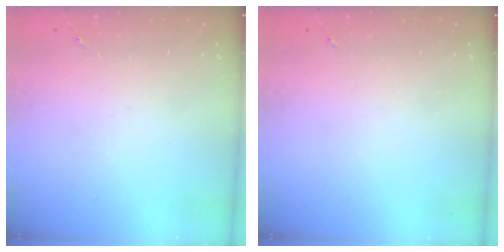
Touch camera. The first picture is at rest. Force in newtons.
{"total": 0.0}